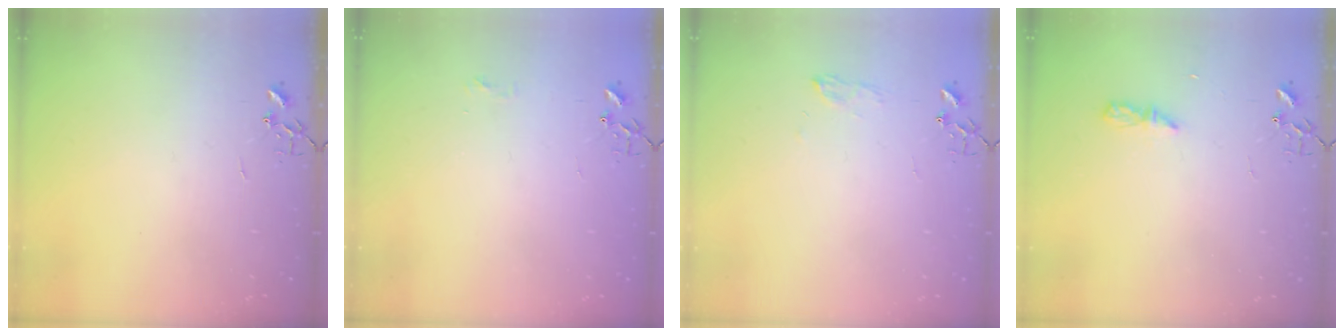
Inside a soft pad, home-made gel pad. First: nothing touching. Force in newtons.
{"total": 5.2, "press": 5.2, "slide": 0.7}
{"total": 6.8, "press": 6.8, "slide": 0.8}
{"total": 4.9, "press": 4.9, "slide": 0.6}